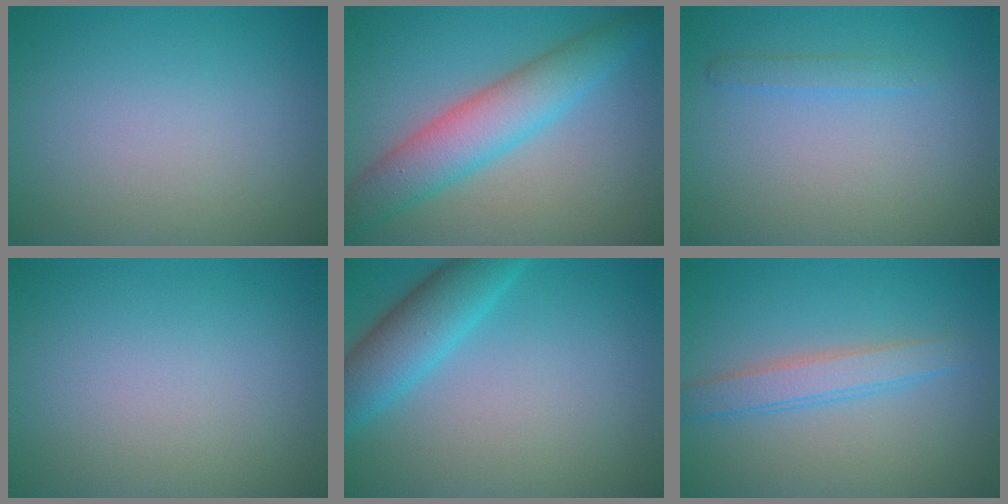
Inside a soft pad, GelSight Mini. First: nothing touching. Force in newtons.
{"total": 6.0, "press": 6.0, "slide": 0.2}
{"total": 1.1, "press": 1.1, "slide": 0.0}
{"total": 0.0}
{"total": 4.9, "press": 4.9, "slide": 0.3}
{"total": 2.8, "press": 2.7, "slide": 0.1}